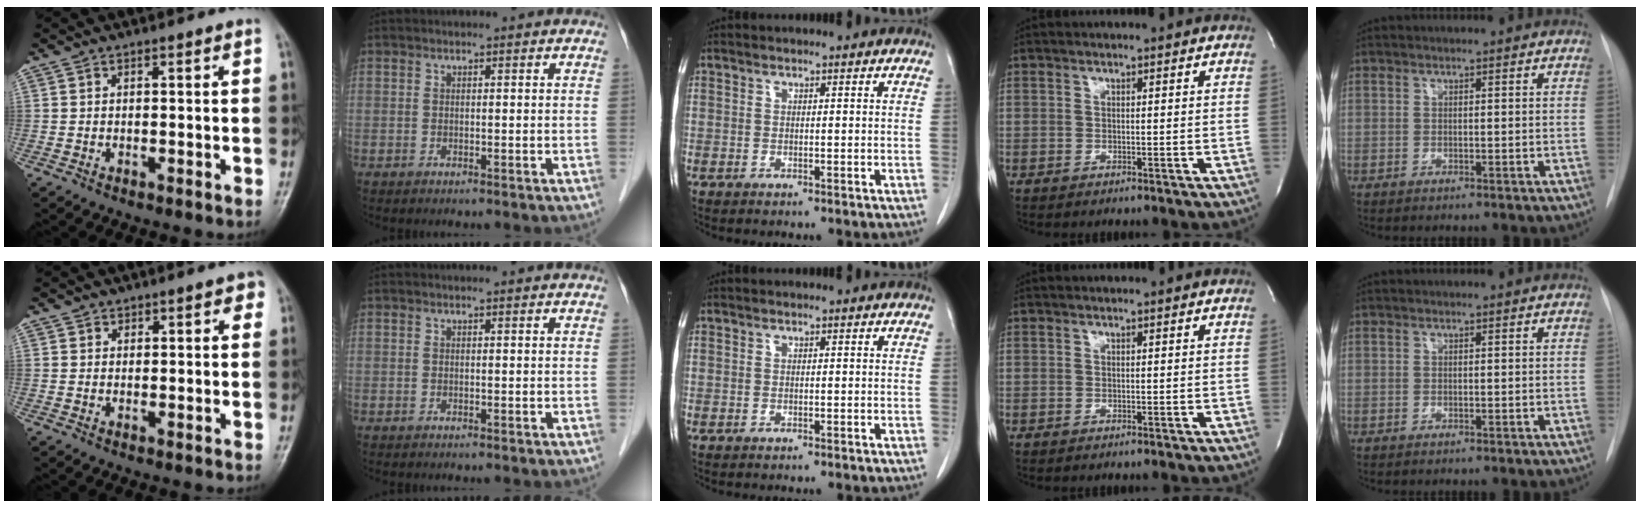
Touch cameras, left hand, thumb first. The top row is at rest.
{"thumb": {"total": 2.8, "force": [1.5, 1.9, 1.3], "torque": [0.012, -0.005, 0.017]}, "index": {"total": 1.1, "force": [1.1, -0.1, 0.2], "torque": [-0.014, 0.001, 0.013]}}